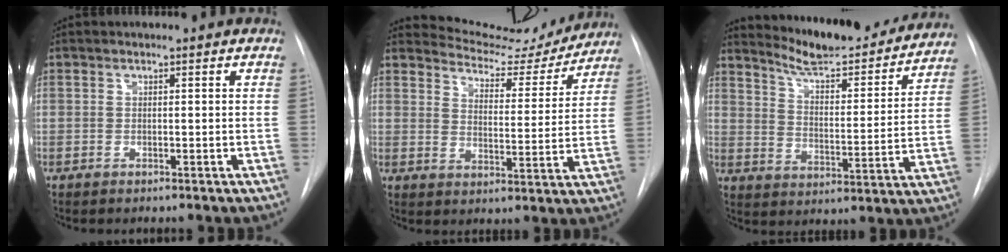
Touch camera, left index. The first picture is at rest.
{"total": 12.3, "force": [12.1, 2.2, 0.7], "torque": [-0.006, -0.024, 0.156]}
{"total": 19.4, "force": [17.9, 2.8, 6.8], "torque": [-0.095, -0.036, 0.245]}